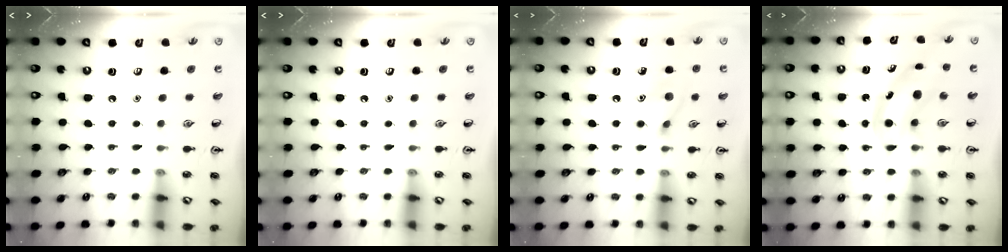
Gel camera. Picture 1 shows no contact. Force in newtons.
{"total": 0.0}
{"total": 8.9, "press": 8.9, "slide": 1.1}
{"total": 5.9, "press": 5.9, "slide": 0.8}